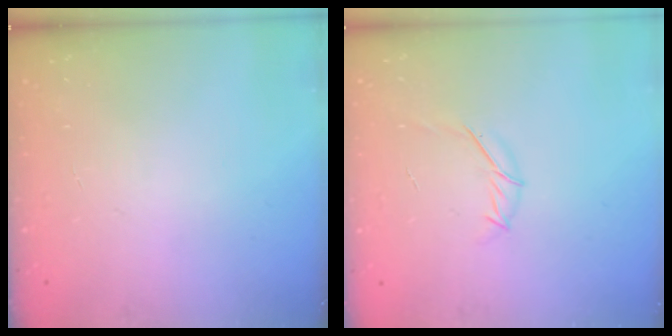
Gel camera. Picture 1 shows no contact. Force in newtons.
{"total": 6.4, "press": 6.2, "slide": 1.5}